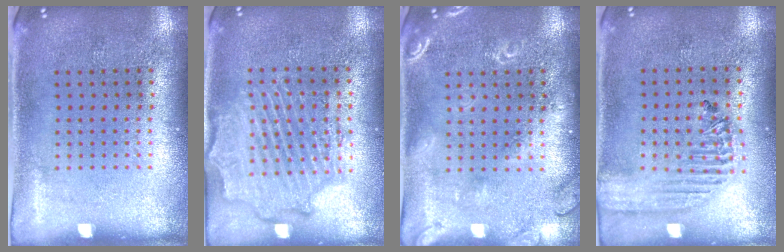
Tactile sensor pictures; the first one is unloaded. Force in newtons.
{"total": 2.1, "press": 2.0, "slide": 0.4}
{"total": 2.8, "press": 2.7, "slide": 0.4}
{"total": 1.8, "press": 1.6, "slide": 0.7}